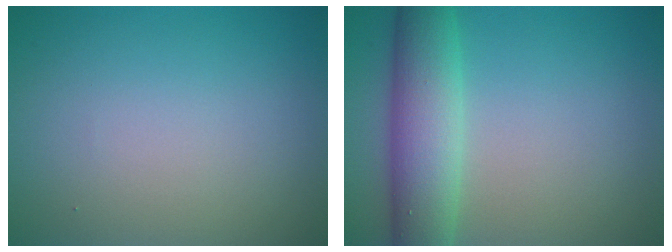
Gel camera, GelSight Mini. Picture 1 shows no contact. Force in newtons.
{"total": 6.4, "press": 6.4, "slide": 0.3}